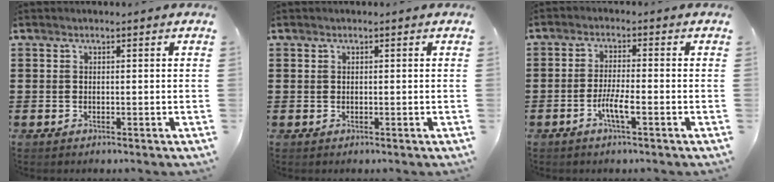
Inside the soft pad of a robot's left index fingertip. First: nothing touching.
{"total": 0.0}
{"total": 4.0, "force": [-1.7, 0.6, 3.5], "torque": [-0.073, -0.004, -0.034]}